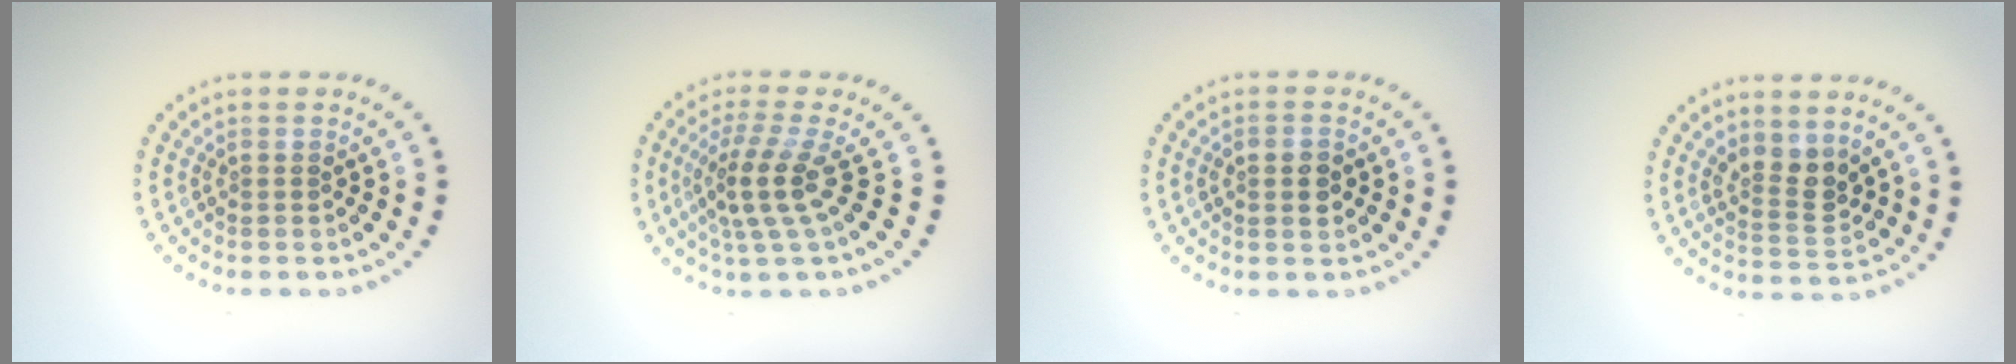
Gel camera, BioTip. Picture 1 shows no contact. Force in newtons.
{"total": 3.7, "press": 2.6, "slide": 2.6}
{"total": 1.8, "press": 1.8, "slide": 0.2}
{"total": 2.9, "press": 2.6, "slide": 1.3}